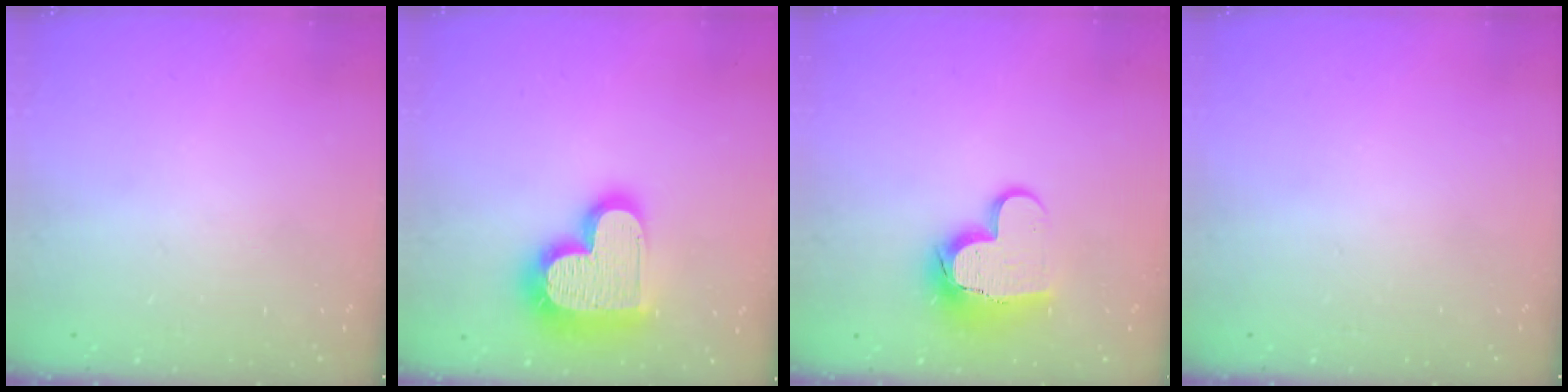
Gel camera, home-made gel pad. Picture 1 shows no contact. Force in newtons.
{"total": 22.2, "press": 22.1, "slide": 1.8}
{"total": 12.0, "press": 12.0, "slide": 1.1}
{"total": 0.0}